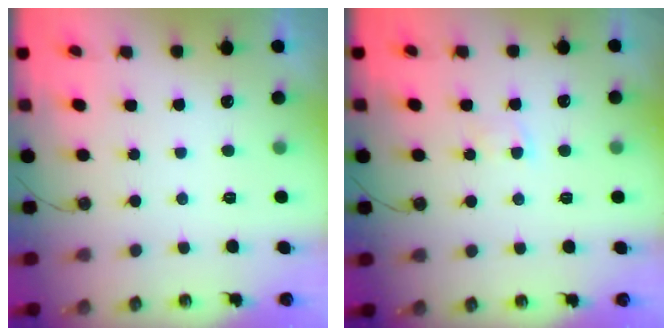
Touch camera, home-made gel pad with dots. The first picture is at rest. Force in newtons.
{"total": 1.9, "press": 1.9, "slide": 0.3}